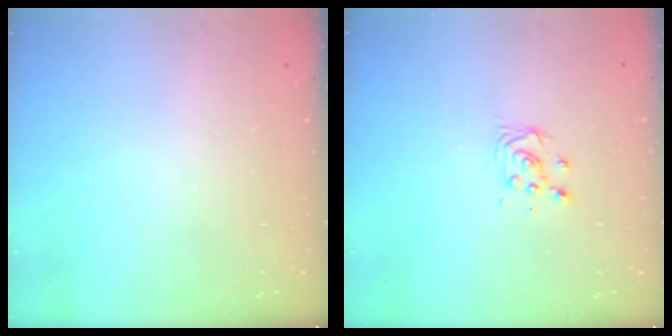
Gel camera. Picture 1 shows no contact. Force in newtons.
{"total": 3.8, "press": 3.7, "slide": 0.5}